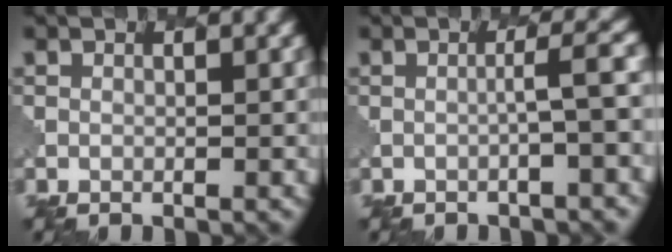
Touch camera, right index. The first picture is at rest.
{"total": 2.4, "force": [-0.7, 0.2, 2.3], "torque": [-0.022, 0.018, -0.020]}